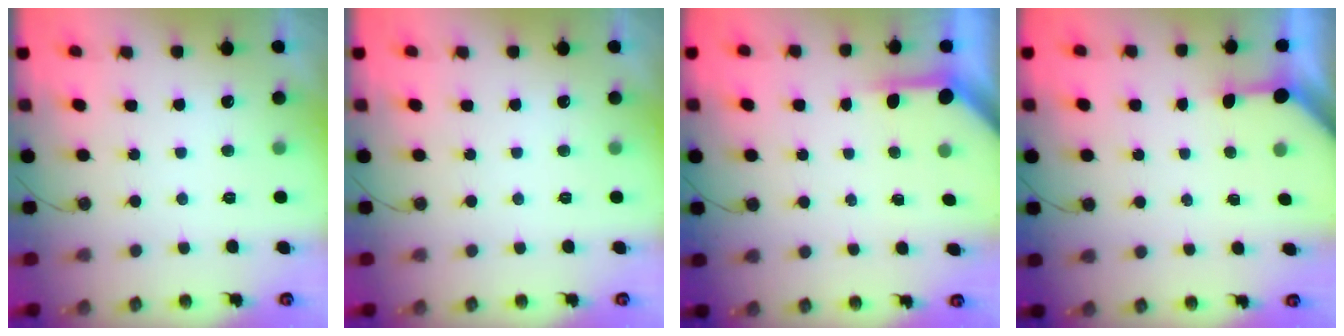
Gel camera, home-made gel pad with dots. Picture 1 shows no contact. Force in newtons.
{"total": 0.0}
{"total": 3.9, "press": 3.8, "slide": 0.4}
{"total": 2.9, "press": 2.8, "slide": 0.3}